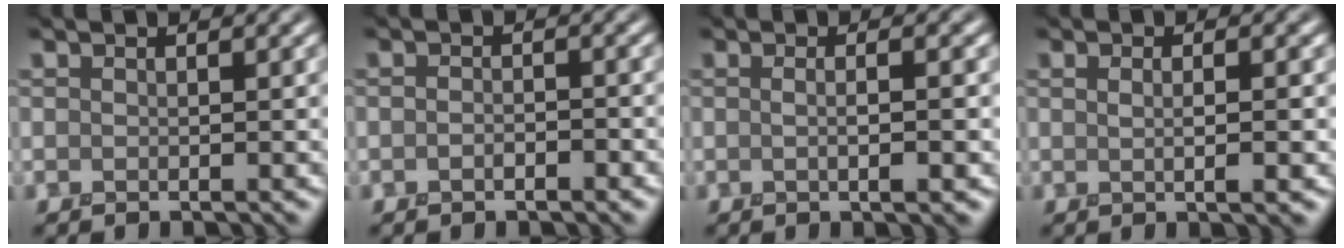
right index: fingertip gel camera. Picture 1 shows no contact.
{"total": 1.2, "force": [-0.6, 0.6, 0.8], "torque": [-0.019, 0.002, -0.012]}
{"total": 2.7, "force": [0.0, 0.7, 2.6], "torque": [-0.026, -0.003, -0.005]}
{"total": 2.4, "force": [0.3, 0.5, 2.3], "torque": [-0.033, -0.006, 0.003]}